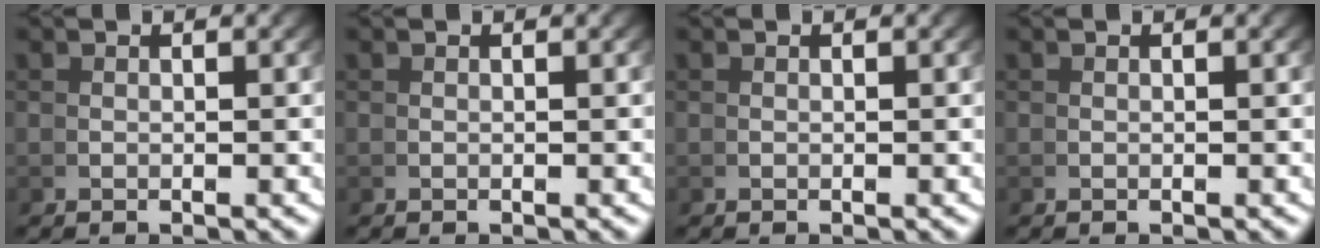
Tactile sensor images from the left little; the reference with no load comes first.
{"total": 0.0}
{"total": 0.0}
{"total": 0.0}